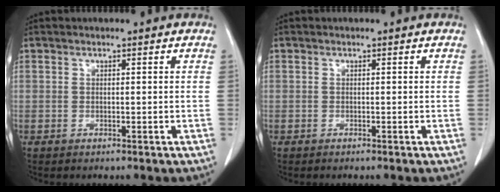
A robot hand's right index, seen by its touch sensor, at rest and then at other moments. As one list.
[{"total": 0.0}]